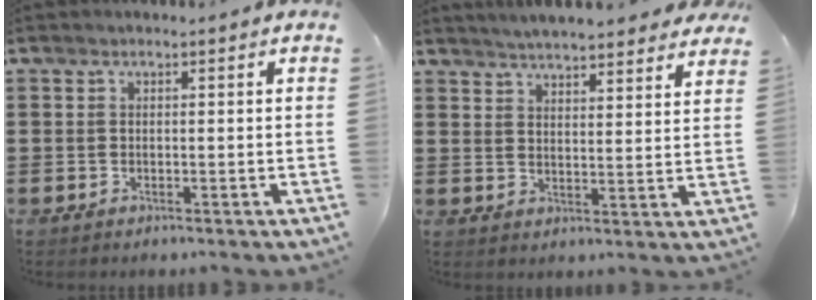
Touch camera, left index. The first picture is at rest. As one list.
[{"total": 4.7, "force": [4.6, 0.1, 0.5], "torque": [-0.029, -0.021, 0.083]}]